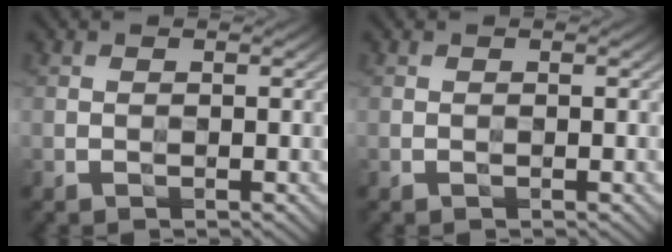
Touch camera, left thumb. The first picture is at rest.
{"total": 0.0}